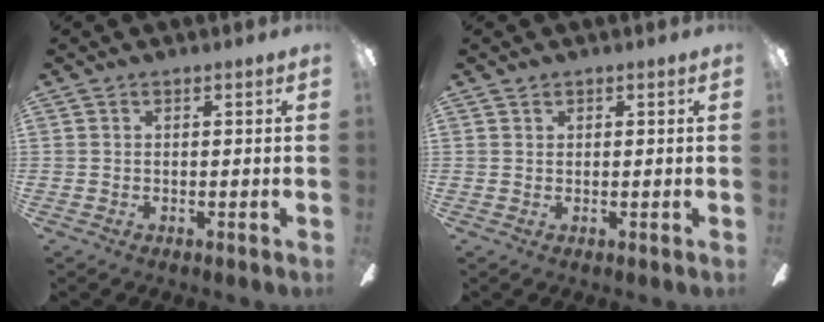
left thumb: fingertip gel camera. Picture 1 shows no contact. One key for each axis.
{"total": 0.6, "fx": 0.5, "fy": 0.3, "fz": 0.1, "tx": -0.002, "ty": 0.001, "tz": 0.009}